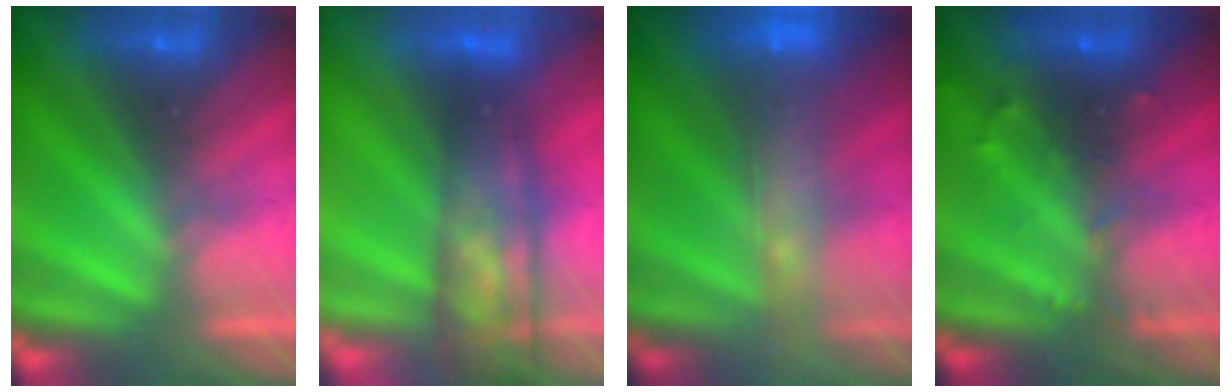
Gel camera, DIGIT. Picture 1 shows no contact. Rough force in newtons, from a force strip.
{"total": 7.3}
{"total": 8.9}
{"total": 2.8}